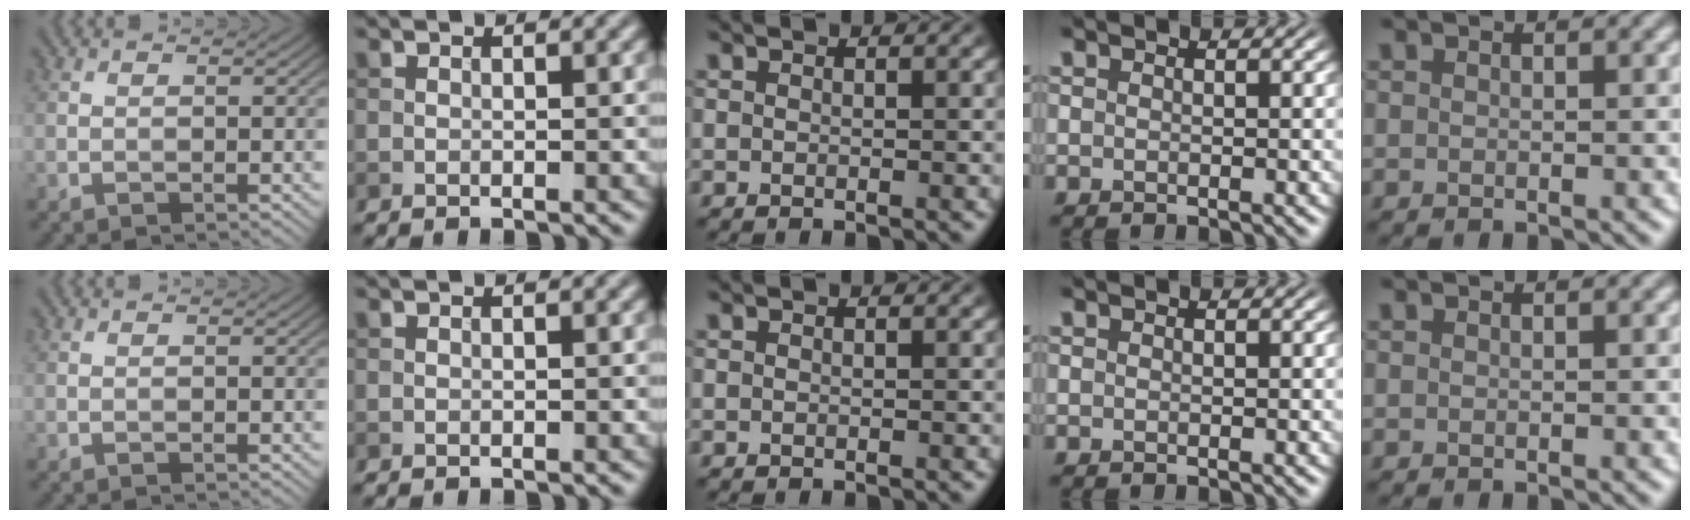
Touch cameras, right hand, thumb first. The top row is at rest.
{}